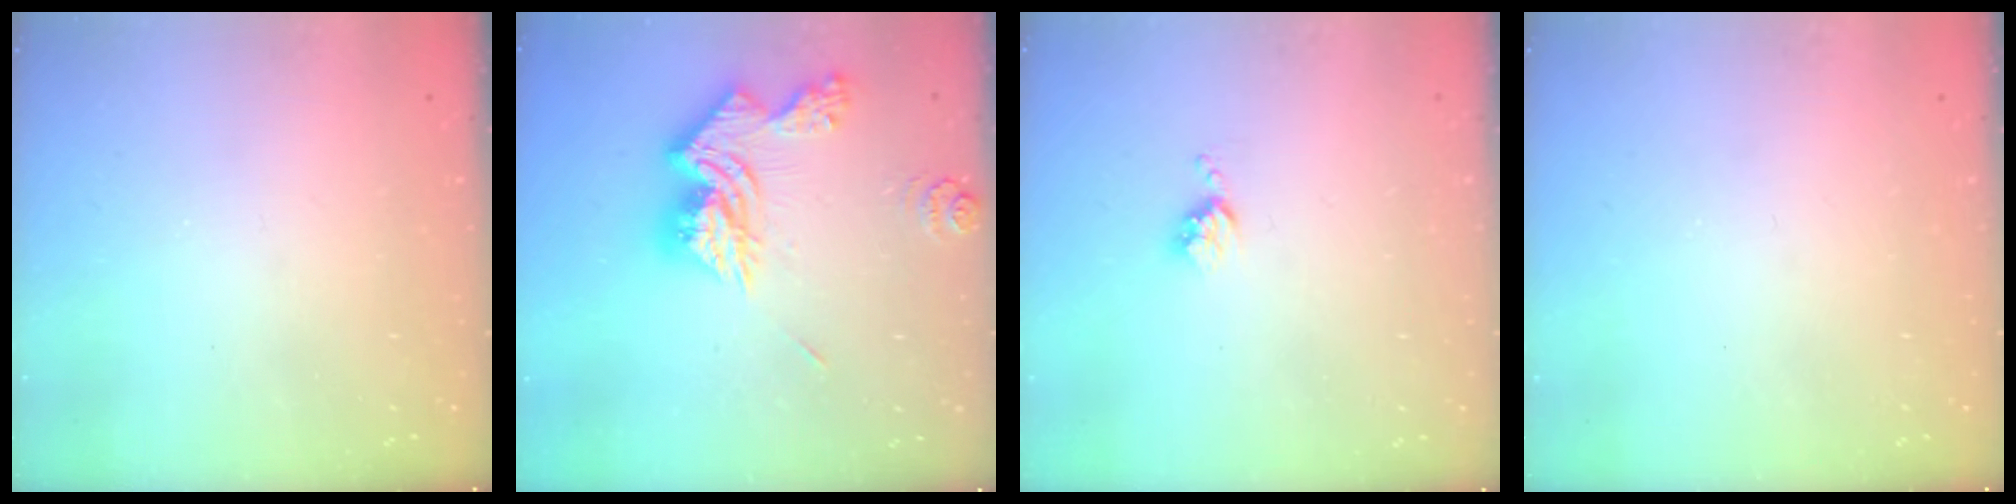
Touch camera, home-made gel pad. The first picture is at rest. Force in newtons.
{"total": 15.9, "press": 15.9, "slide": 1.6}
{"total": 4.2, "press": 4.2, "slide": 0.5}
{"total": 0.0}